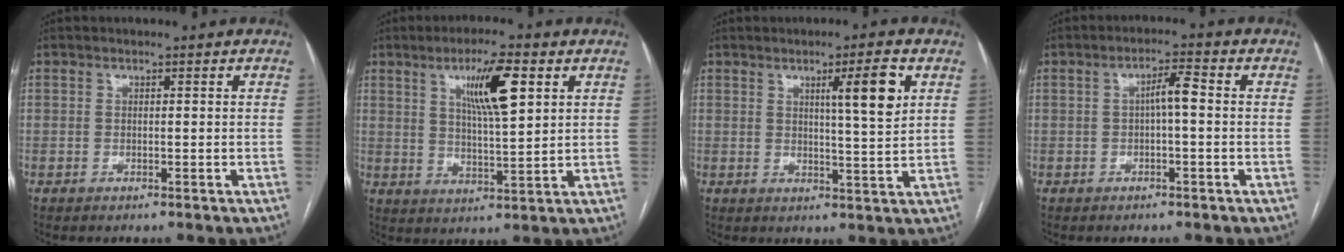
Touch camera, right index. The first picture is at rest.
{"total": 9.4, "force": [4.0, 1.2, 8.4], "torque": [-0.147, 0.003, 0.068]}
{"total": 6.7, "force": [2.7, -0.1, 6.2], "torque": [-0.093, -0.004, 0.040]}
{"total": 3.4, "force": [0.0, 0.5, 3.4], "torque": [-0.056, 0.010, -0.001]}